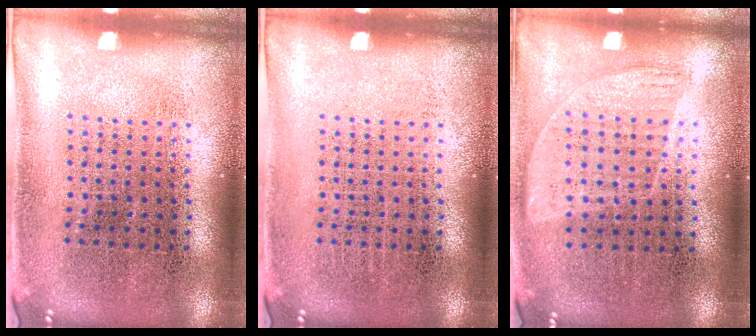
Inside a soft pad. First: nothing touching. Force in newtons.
{"total": 0.0}
{"total": 1.0, "press": 0.8, "slide": 0.5}